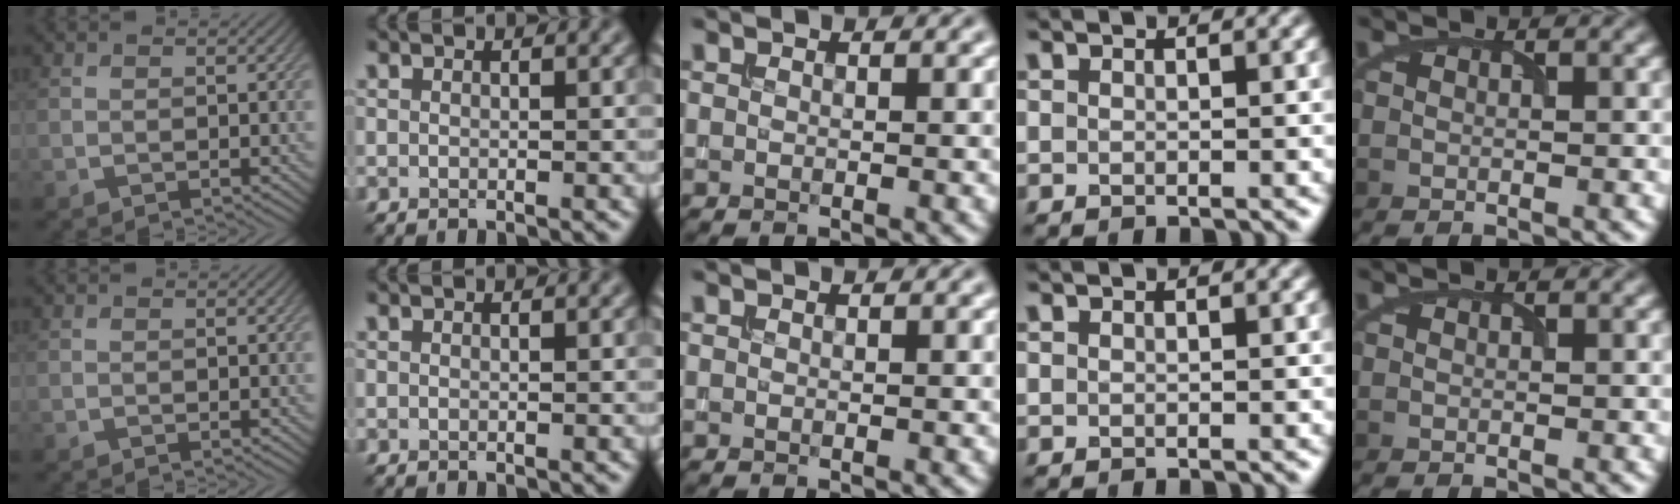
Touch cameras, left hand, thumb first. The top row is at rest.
{}